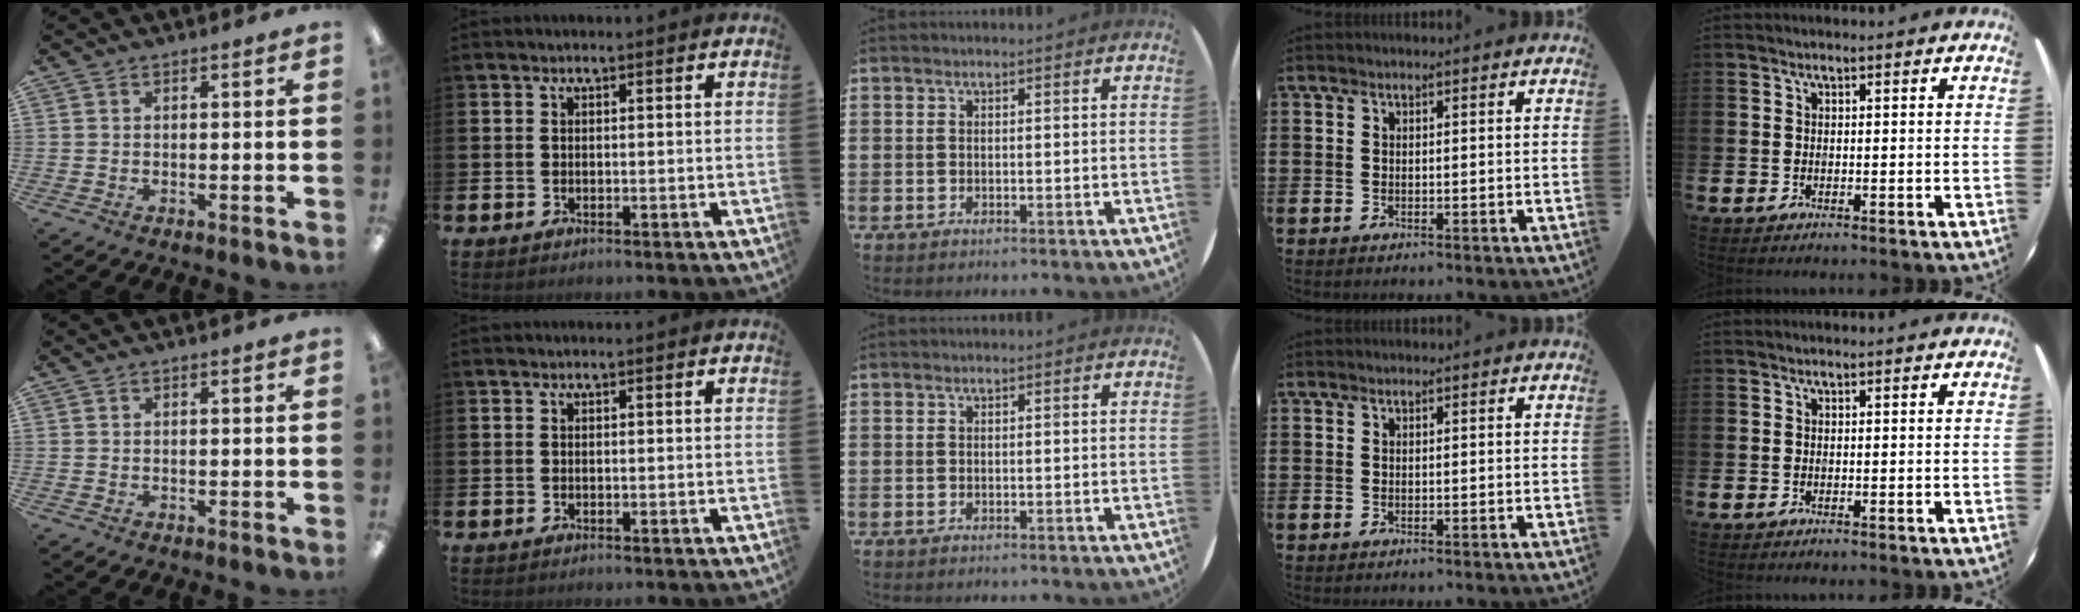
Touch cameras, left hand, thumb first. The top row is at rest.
{}